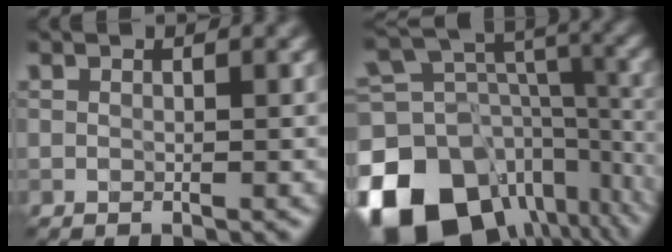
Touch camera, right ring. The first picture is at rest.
{"total": 15.1, "force": [-8.1, 10.5, 7.1], "torque": [-0.183, -0.007, -0.136]}